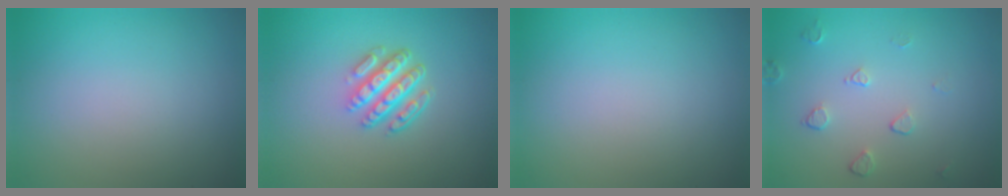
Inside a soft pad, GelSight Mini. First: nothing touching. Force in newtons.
{"total": 4.8, "press": 3.5, "slide": 3.3}
{"total": 0.0}
{"total": 1.5, "press": 0.9, "slide": 1.1}